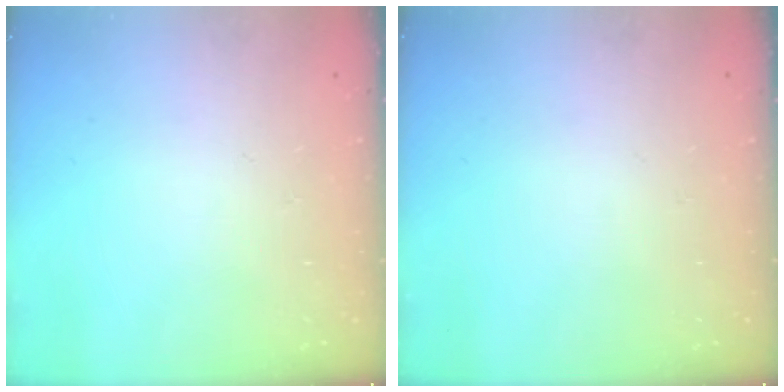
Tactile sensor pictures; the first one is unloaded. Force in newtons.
{"total": 0.0}